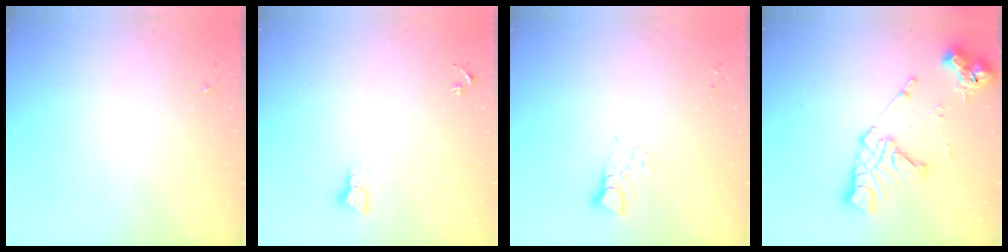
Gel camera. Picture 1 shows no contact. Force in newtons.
{"total": 2.3, "press": 2.3, "slide": 0.3}
{"total": 3.9, "press": 3.9, "slide": 0.4}
{"total": 15.5, "press": 15.4, "slide": 1.9}